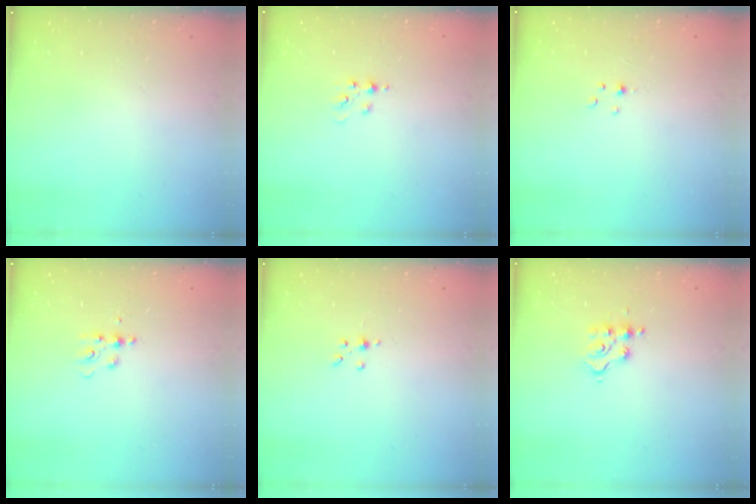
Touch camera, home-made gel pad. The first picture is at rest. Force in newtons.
{"total": 4.1, "press": 4.1, "slide": 0.5}
{"total": 1.0, "press": 1.0, "slide": 0.2}
{"total": 4.7, "press": 4.7, "slide": 0.5}
{"total": 2.0, "press": 1.9, "slide": 0.5}
{"total": 7.9, "press": 7.9, "slide": 0.6}